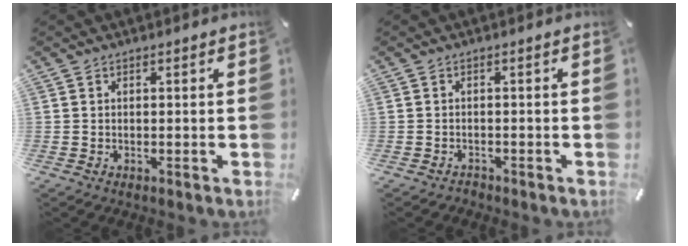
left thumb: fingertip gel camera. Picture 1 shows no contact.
{"total": 1.0, "force": [-0.9, 0.4, 0.1], "torque": [-0.005, 0.004, -0.022]}